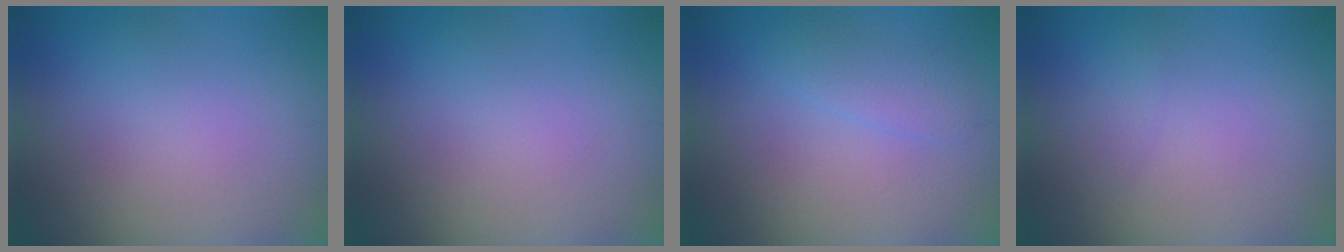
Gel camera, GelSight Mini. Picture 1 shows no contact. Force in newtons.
{"total": 0.0}
{"total": 1.6, "press": 1.6, "slide": 0.0}
{"total": 0.6, "press": 0.6, "slide": 0.0}